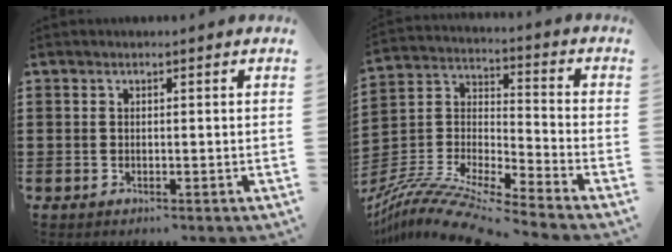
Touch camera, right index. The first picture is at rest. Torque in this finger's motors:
{"motor_torque": [-0.87, 0.98, 0.04, 0.03]}